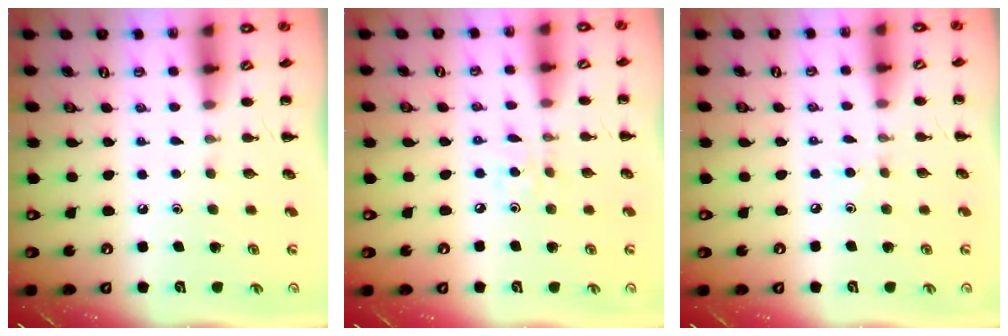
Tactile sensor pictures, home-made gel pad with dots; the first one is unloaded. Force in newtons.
{"total": 2.1, "press": 2.1, "slide": 0.6}
{"total": 2.4, "press": 2.3, "slide": 0.8}